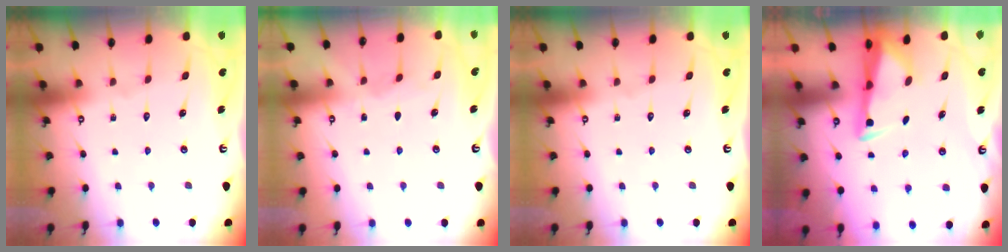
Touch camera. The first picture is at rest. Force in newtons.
{"total": 2.7, "press": 2.7, "slide": 0.3}
{"total": 0.0}
{"total": 2.9, "press": 2.8, "slide": 0.9}